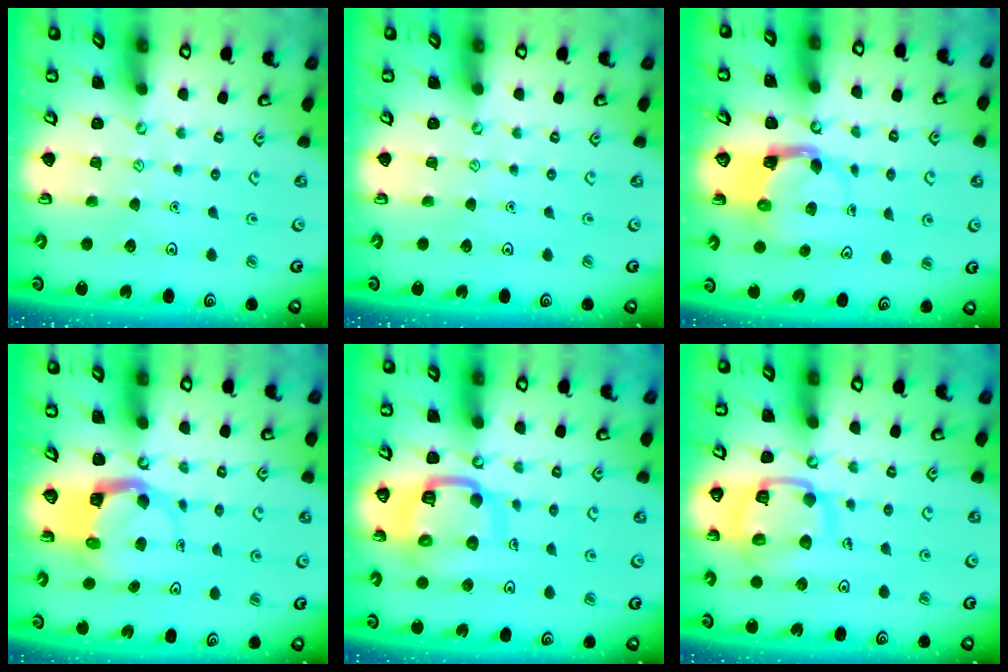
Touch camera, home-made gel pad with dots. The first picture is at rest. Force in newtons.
{"total": 0.0}
{"total": 3.7, "press": 3.7, "slide": 0.6}
{"total": 4.0, "press": 4.0, "slide": 0.3}
{"total": 11.8, "press": 11.7, "slide": 1.4}
{"total": 13.4, "press": 13.4, "slide": 1.4}